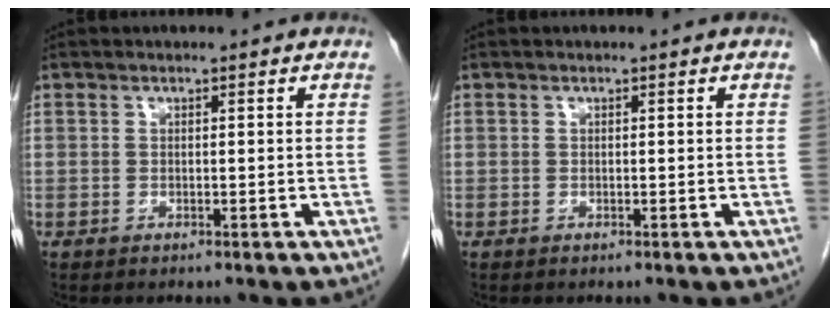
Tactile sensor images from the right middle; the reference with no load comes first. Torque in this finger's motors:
{"motor_torque": [0.33, -0.17, -0.03, 0.02]}